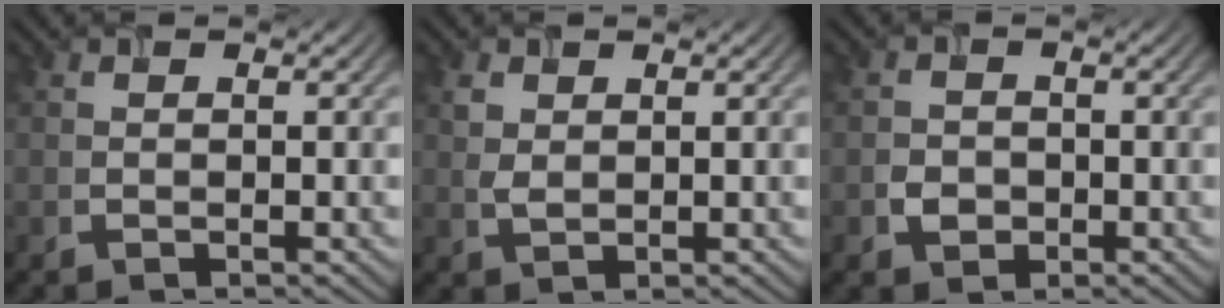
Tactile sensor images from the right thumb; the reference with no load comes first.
{"total": 1.8, "force": [0.8, 1.2, 1.0], "torque": [-0.028, -0.002, 0.019]}
{"total": 2.1, "force": [-0.7, 1.8, 0.8], "torque": [-0.012, -0.003, -0.017]}